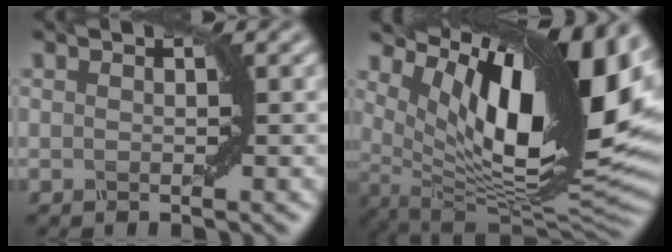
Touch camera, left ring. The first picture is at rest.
{"total": 17.2, "force": [6.2, 6.4, 14.7], "torque": [-0.237, 0.007, 0.116]}